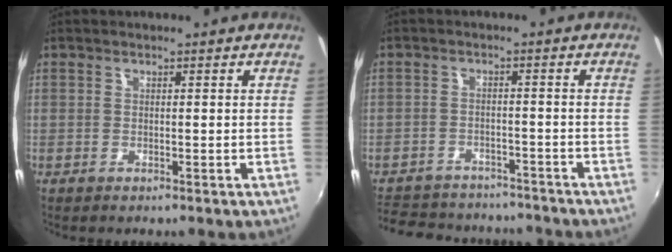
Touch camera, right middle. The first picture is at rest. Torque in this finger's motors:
{"motor_torque": [0.69, -1.45, -0.42, -0.16]}